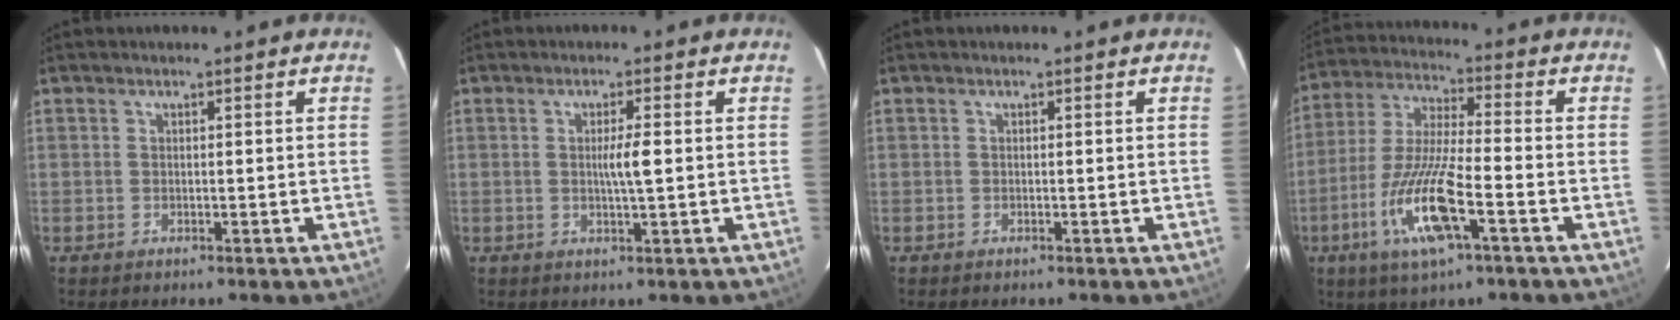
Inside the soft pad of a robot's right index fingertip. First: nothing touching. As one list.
[{"total": 3.0, "force": [0.1, -0.1, 3.0], "torque": [-0.055, -0.003, 0.001]}, {"total": 0.0}, {"total": 13.5, "force": [-5.3, 1.5, 12.3], "torque": [-0.253, -0.015, -0.100]}]